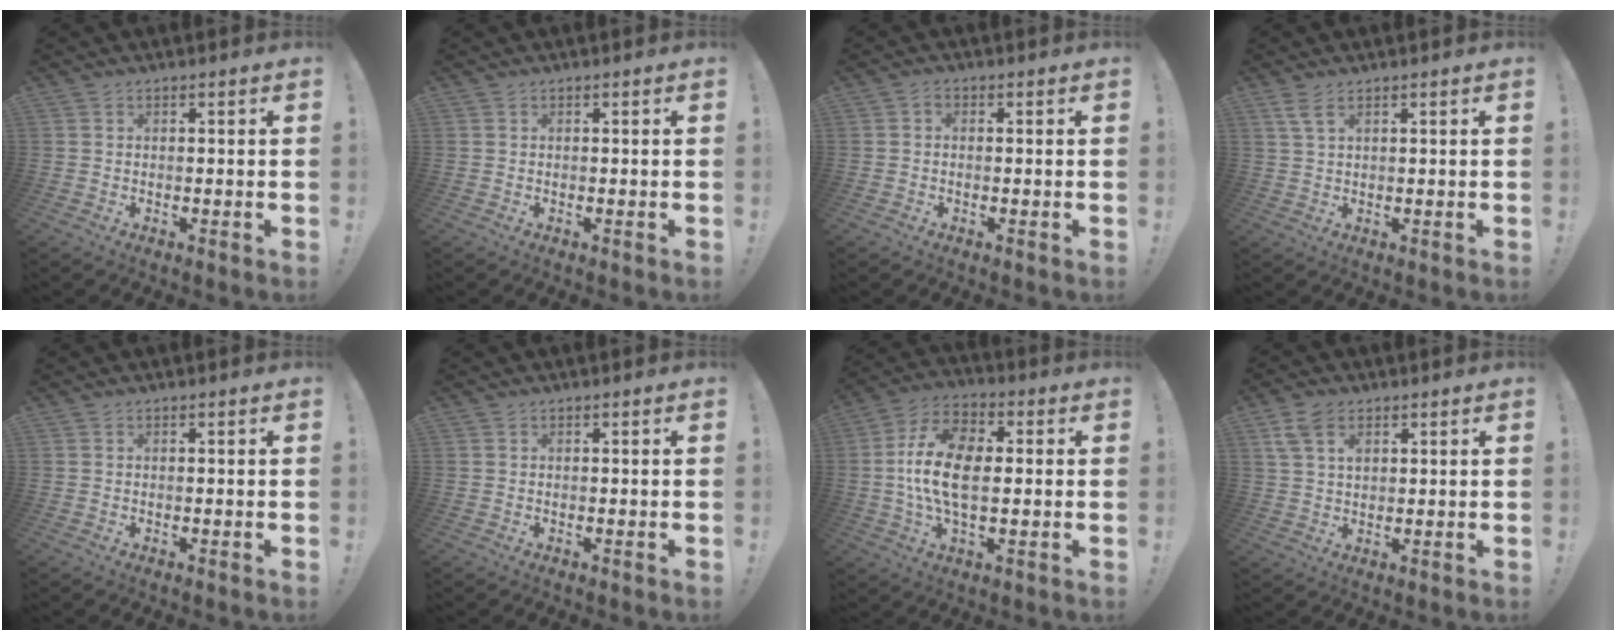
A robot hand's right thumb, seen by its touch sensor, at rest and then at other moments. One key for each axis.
{"total": 0.0}
{"total": 1.0, "fx": -0.3, "fy": 0.6, "fz": 0.7, "tx": -0.021, "ty": 0.006, "tz": -0.006}
{"total": 3.8, "fx": 2.1, "fy": 1.3, "fz": 2.9, "tx": -0.066, "ty": 0.001, "tz": 0.041}
{"total": 0.0}
{"total": 0.0}
{"total": 15.1, "fx": -0.2, "fy": 8.4, "fz": 12.5, "tx": -0.228, "ty": 0.011, "tz": -0.003}
{"total": 6.3, "fx": 2.9, "fy": 4.0, "fz": 3.9, "tx": -0.066, "ty": -0.004, "tz": 0.057}